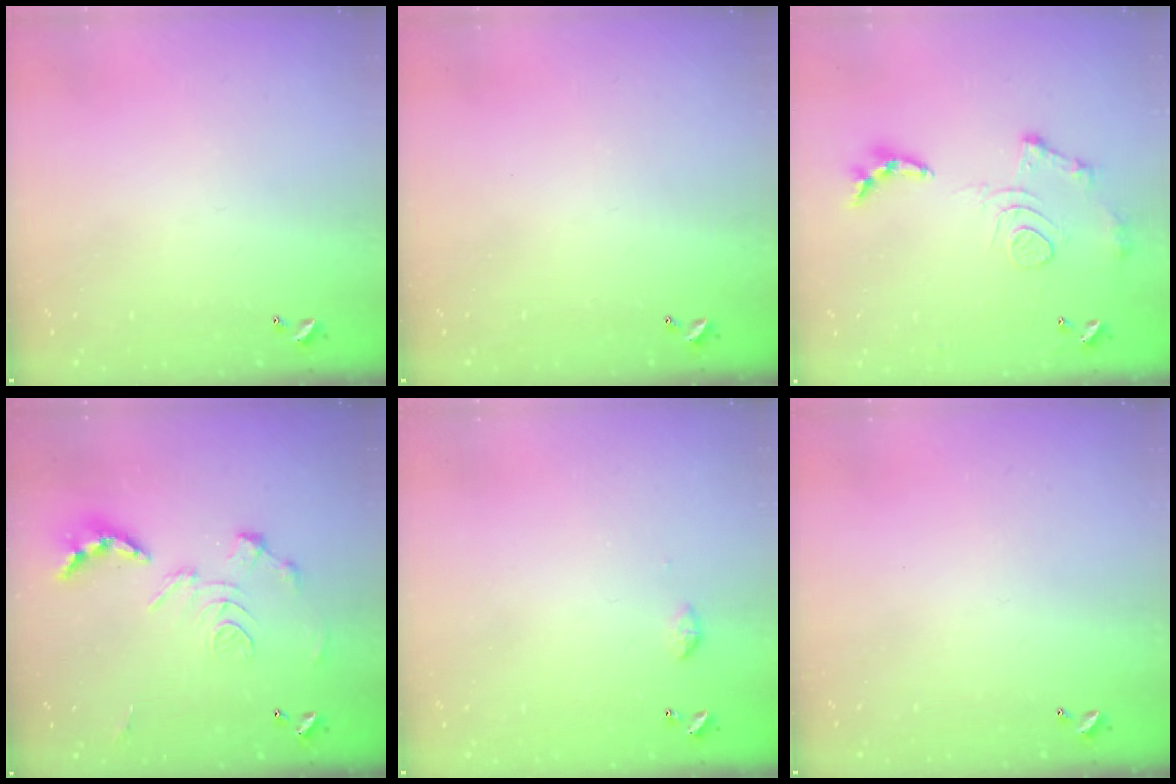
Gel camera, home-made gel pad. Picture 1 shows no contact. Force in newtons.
{"total": 0.0}
{"total": 12.5, "press": 12.5, "slide": 1.1}
{"total": 2.9, "press": 2.3, "slide": 1.7}
{"total": 3.4, "press": 3.4, "slide": 0.5}
{"total": 0.0}